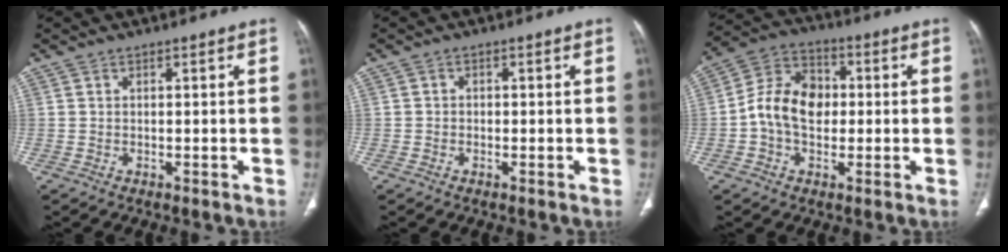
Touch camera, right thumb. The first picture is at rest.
{"total": 0.9, "force": [-0.4, 0.8, 0.1], "torque": [0.009, 0.005, -0.013]}
{"total": 11.4, "force": [-0.4, 8.3, 7.7], "torque": [-0.123, 0.031, -0.016]}